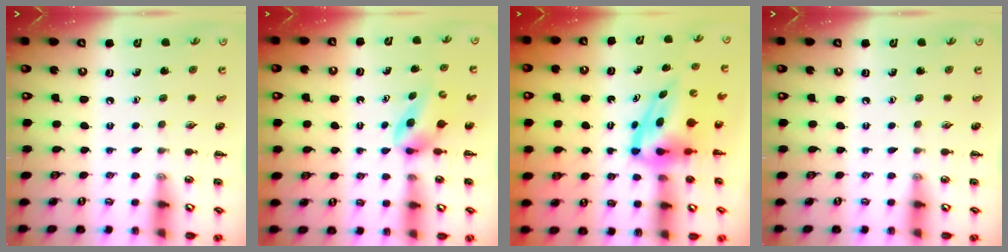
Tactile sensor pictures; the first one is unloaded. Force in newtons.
{"total": 3.1, "press": 3.0, "slide": 1.0}
{"total": 5.6, "press": 5.3, "slide": 1.5}
{"total": 0.0}